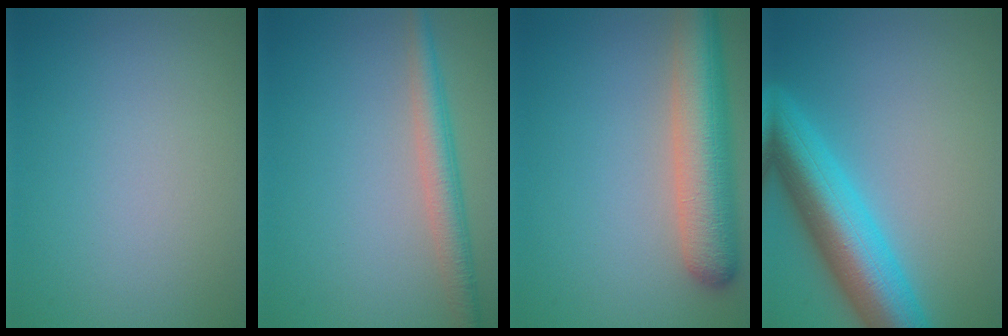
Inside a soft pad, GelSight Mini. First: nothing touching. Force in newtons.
{"total": 3.5, "press": 3.5, "slide": 0.1}
{"total": 7.4, "press": 7.4, "slide": 0.5}
{"total": 9.0, "press": 9.0, "slide": 0.4}